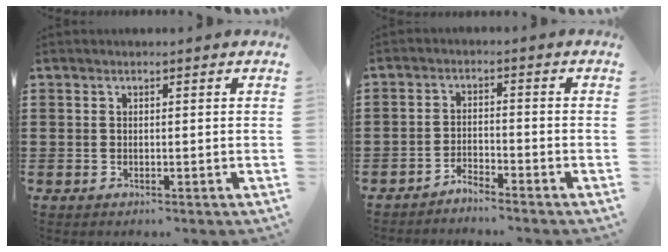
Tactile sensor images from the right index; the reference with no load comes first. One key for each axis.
{"total": 2.8, "fx": -2.8, "fy": -0.3, "fz": -0.2, "tx": -0.004, "ty": 0.003, "tz": -0.061}